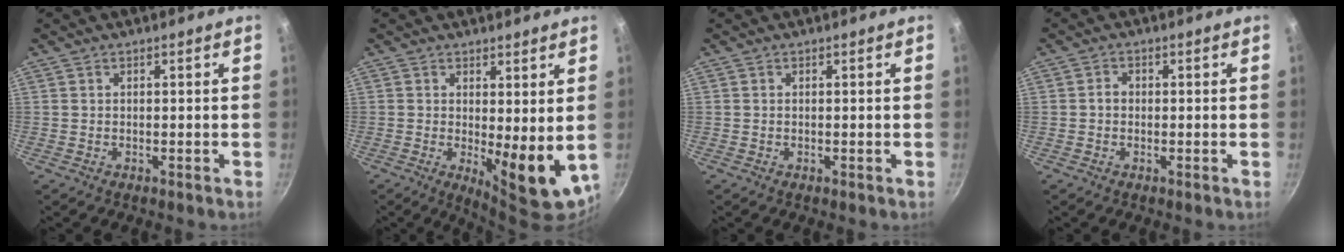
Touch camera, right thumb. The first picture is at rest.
{"total": 9.8, "force": [0.4, 3.4, 9.2], "torque": [-0.112, -0.027, 0.015]}
{"total": 0.0}
{"total": 1.6, "force": [-0.2, 1.3, 0.8], "torque": [-0.012, 0.009, -0.005]}